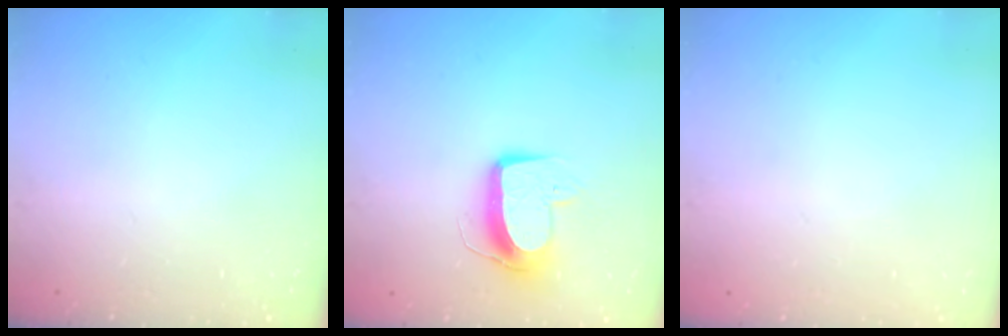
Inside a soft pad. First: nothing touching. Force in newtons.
{"total": 12.1, "press": 12.1, "slide": 1.0}
{"total": 0.0}